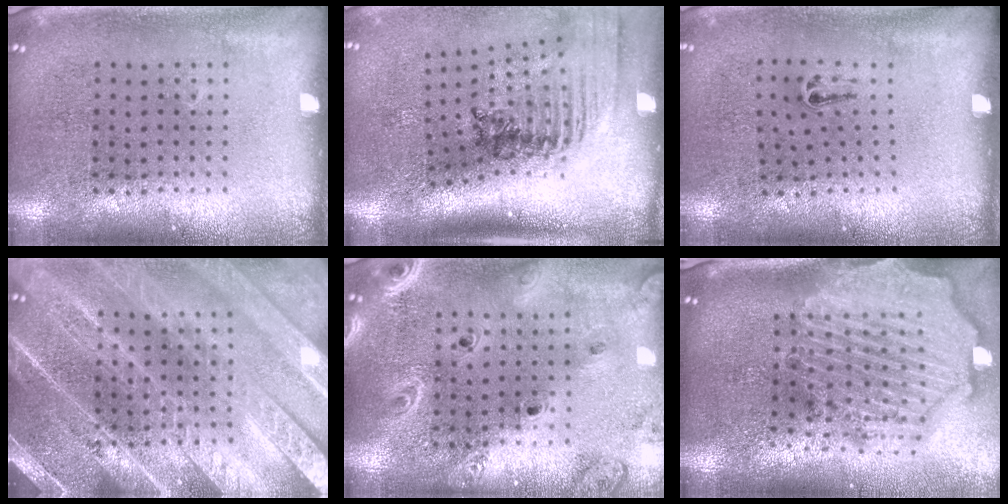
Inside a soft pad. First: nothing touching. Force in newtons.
{"total": 1.7, "press": 1.4, "slide": 1.0}
{"total": 0.5, "press": 0.2, "slide": 0.5}
{"total": 5.8, "press": 5.7, "slide": 0.6}
{"total": 2.4, "press": 2.1, "slide": 1.1}
{"total": 3.6, "press": 3.0, "slide": 2.0}